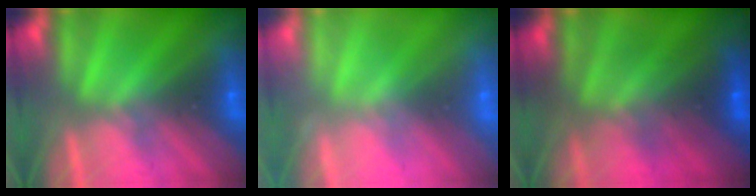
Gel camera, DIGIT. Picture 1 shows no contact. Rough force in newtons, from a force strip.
{"total": 2.4}
{"total": 8.9}